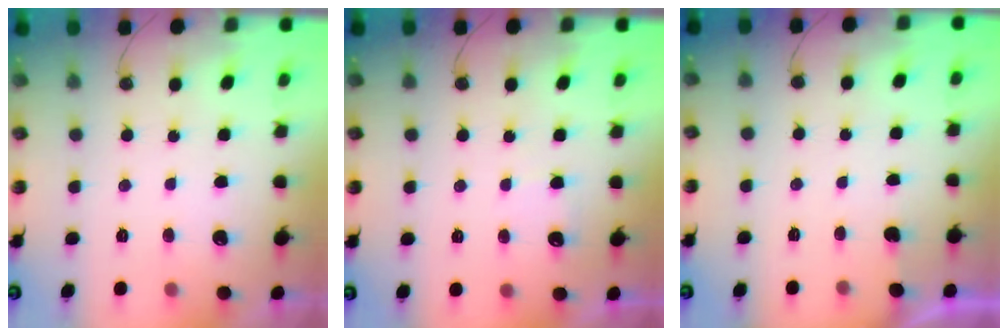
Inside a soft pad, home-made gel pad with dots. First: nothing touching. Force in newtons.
{"total": 3.4, "press": 3.4, "slide": 0.5}
{"total": 0.7, "press": 0.7, "slide": 0.1}